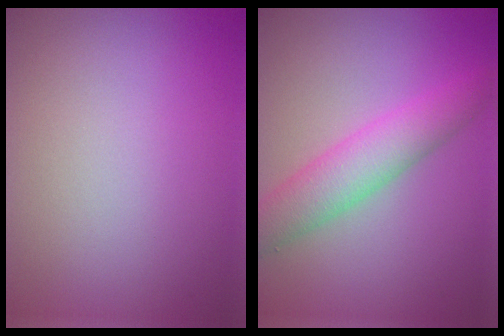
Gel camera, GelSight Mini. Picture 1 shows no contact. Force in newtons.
{"total": 4.6, "press": 4.6, "slide": 0.1}